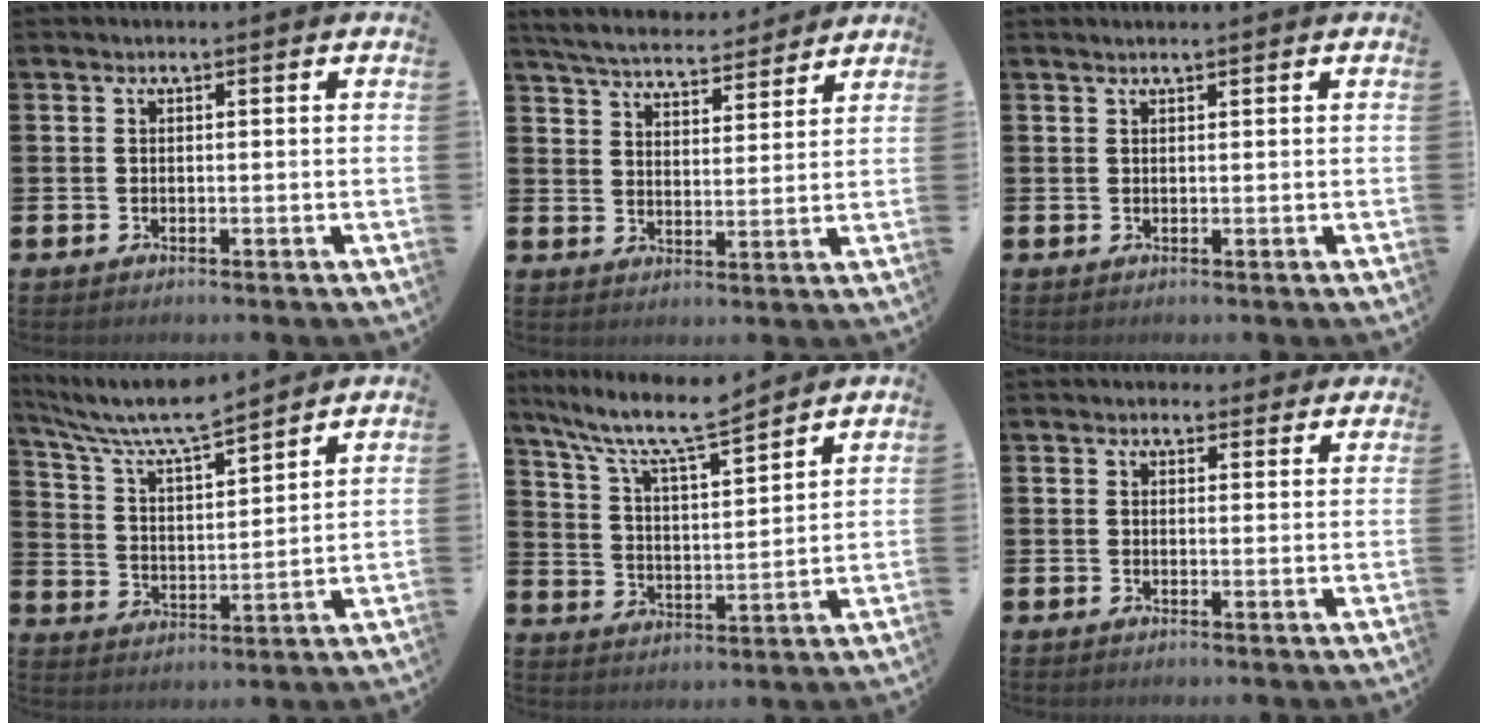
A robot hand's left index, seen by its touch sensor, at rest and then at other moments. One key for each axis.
{"total": 5.8, "fx": 5.6, "fy": 0.8, "fz": 0.9, "tx": -0.042, "ty": -0.033, "tz": 0.099}
{"total": 0.6, "fx": 0.5, "fy": -0.1, "fz": 0.2, "tx": -0.003, "ty": 0.000, "tz": 0.009}
{"total": 7.8, "fx": 7.2, "fy": 0.7, "fz": 3.0, "tx": -0.091, "ty": -0.043, "tz": 0.125}
{"total": 9.0, "fx": 8.1, "fy": 0.7, "fz": 3.9, "tx": -0.111, "ty": -0.048, "tz": 0.140}
{"total": 2.1, "fx": 1.8, "fy": 1.0, "fz": 0.0, "tx": 0.016, "ty": -0.005, "tz": 0.030}